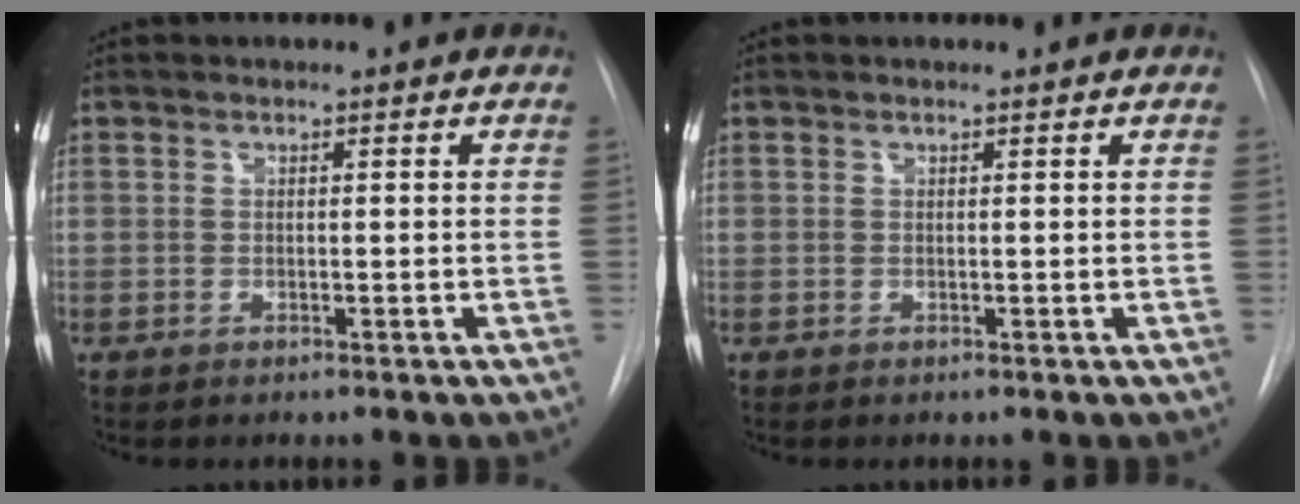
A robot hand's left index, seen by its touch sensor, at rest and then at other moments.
{"total": 0.5, "force": [0.5, 0.0, 0.1], "torque": [-0.002, 0.002, 0.007]}